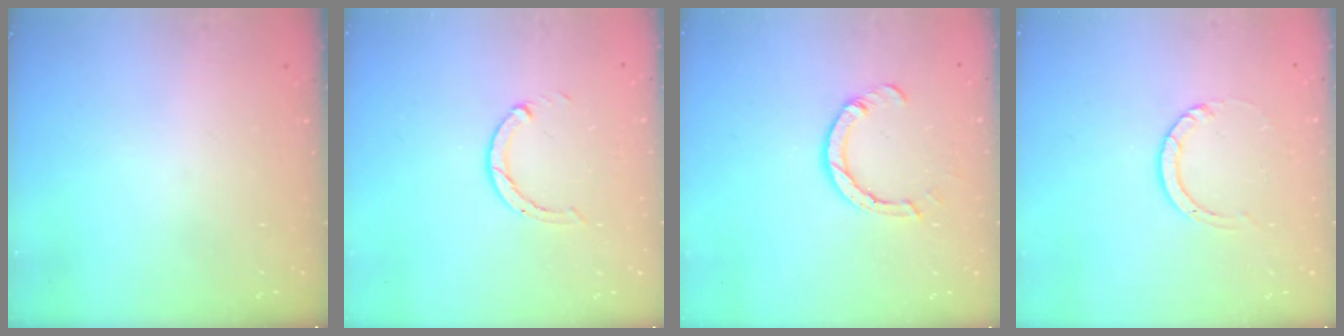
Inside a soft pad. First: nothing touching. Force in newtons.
{"total": 3.1, "press": 3.0, "slide": 0.4}
{"total": 4.2, "press": 4.2, "slide": 0.1}
{"total": 3.0, "press": 3.0, "slide": 0.3}